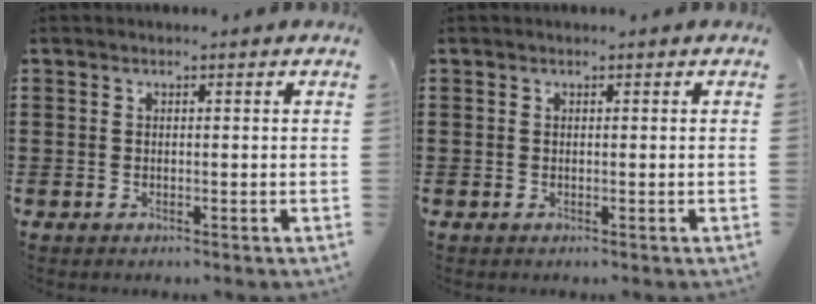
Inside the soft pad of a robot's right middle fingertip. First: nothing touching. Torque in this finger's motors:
{"motor_torque": [0.00, 0.00, 0.03, -0.01]}